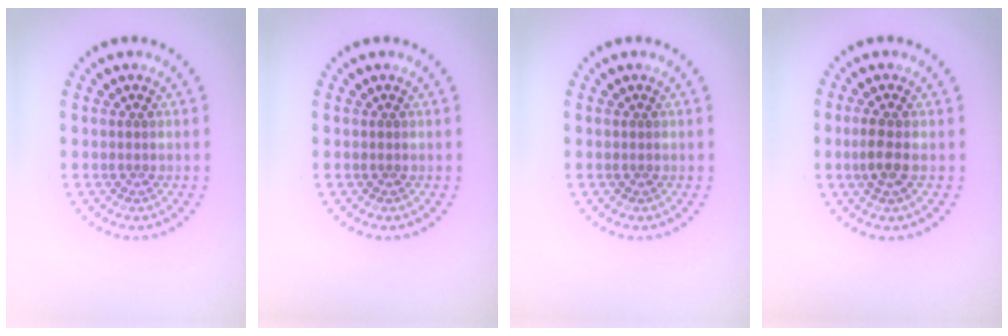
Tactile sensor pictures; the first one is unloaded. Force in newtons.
{"total": 0.0}
{"total": 0.0}
{"total": 1.8, "press": 1.6, "slide": 0.9}